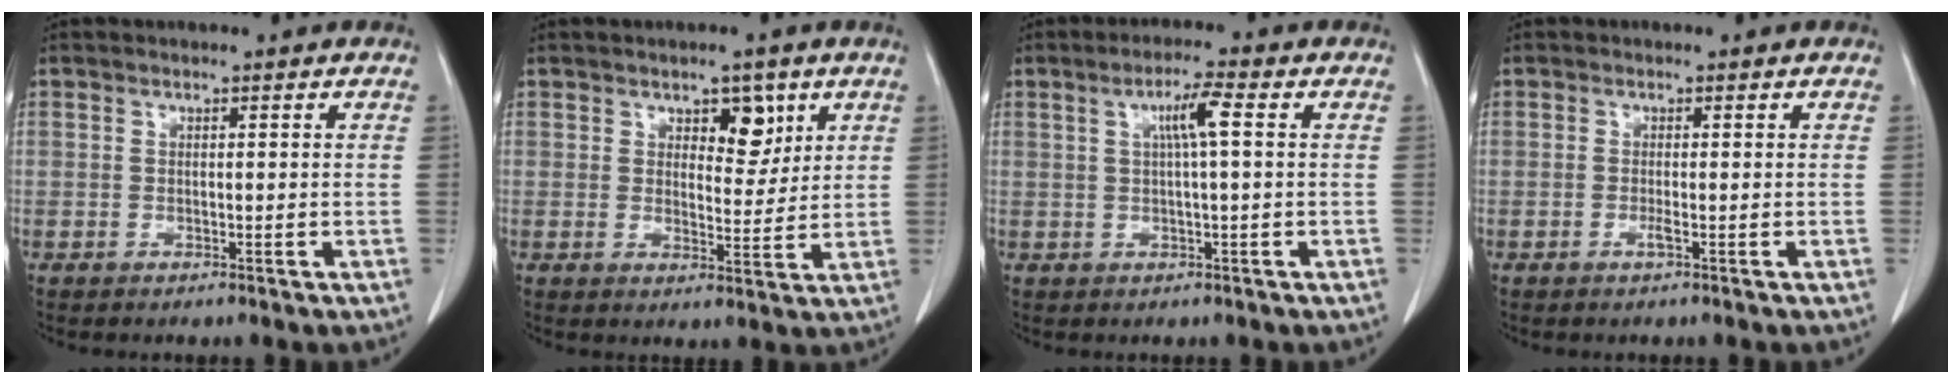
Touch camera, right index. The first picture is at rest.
{"total": 4.9, "force": [2.6, 2.5, 3.2], "torque": [-0.039, -0.001, 0.039]}
{"total": 4.3, "force": [1.1, 0.0, 4.2], "torque": [-0.077, 0.009, 0.019]}
{"total": 0.8, "force": [-0.3, -0.1, 0.7], "torque": [-0.014, 0.000, -0.004]}